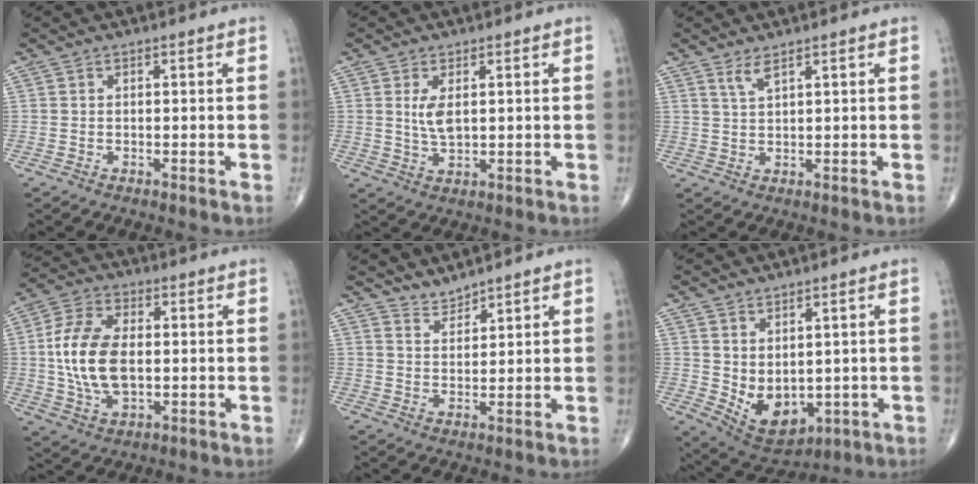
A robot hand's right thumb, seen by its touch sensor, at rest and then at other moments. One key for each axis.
{"total": 4.2, "fx": 1.0, "fy": 1.8, "fz": 3.6, "tx": -0.069, "ty": -0.011, "tz": 0.026}
{"total": 2.4, "fx": 1.7, "fy": 0.3, "fz": 1.6, "tx": -0.037, "ty": -0.011, "tz": 0.040}
{"total": 13.6, "fx": 0.1, "fy": 7.7, "fz": 11.2, "tx": -0.220, "ty": 0.007, "tz": 0.003}
{"total": 3.0, "fx": 3.0, "fy": 0.4, "fz": 0.2, "tx": 0.007, "ty": -0.020, "tz": 0.059}
{"total": 9.4, "fx": -0.3, "fy": 6.0, "fz": 7.2, "tx": -0.093, "ty": -0.010, "tz": 0.027}